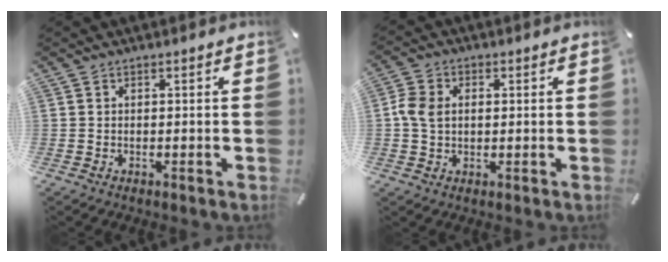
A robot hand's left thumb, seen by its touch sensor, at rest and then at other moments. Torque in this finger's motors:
{"motor_torque": [0.62, 0.59, 0.55, -0.02, 0.11]}